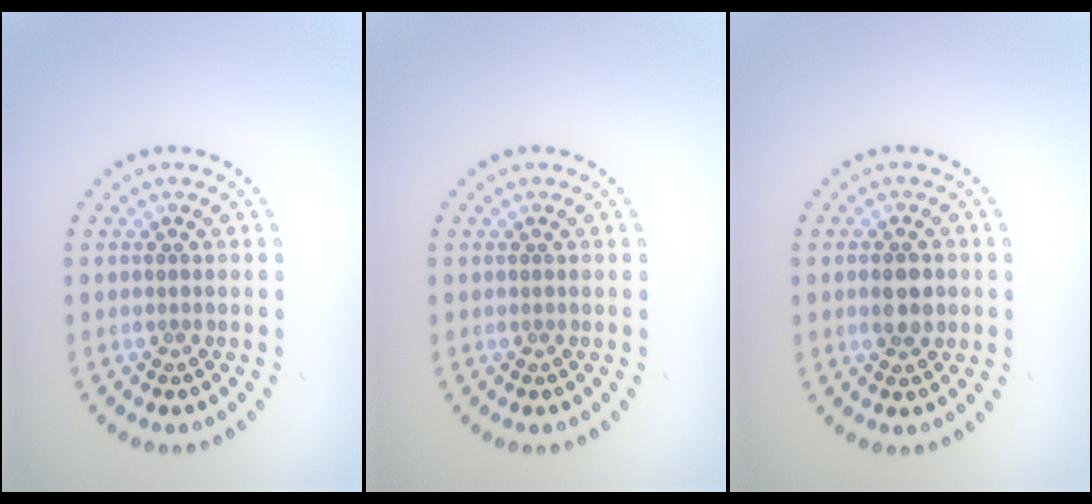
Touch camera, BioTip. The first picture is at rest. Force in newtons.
{"total": 0.0}
{"total": 2.8, "press": 2.8, "slide": 0.1}